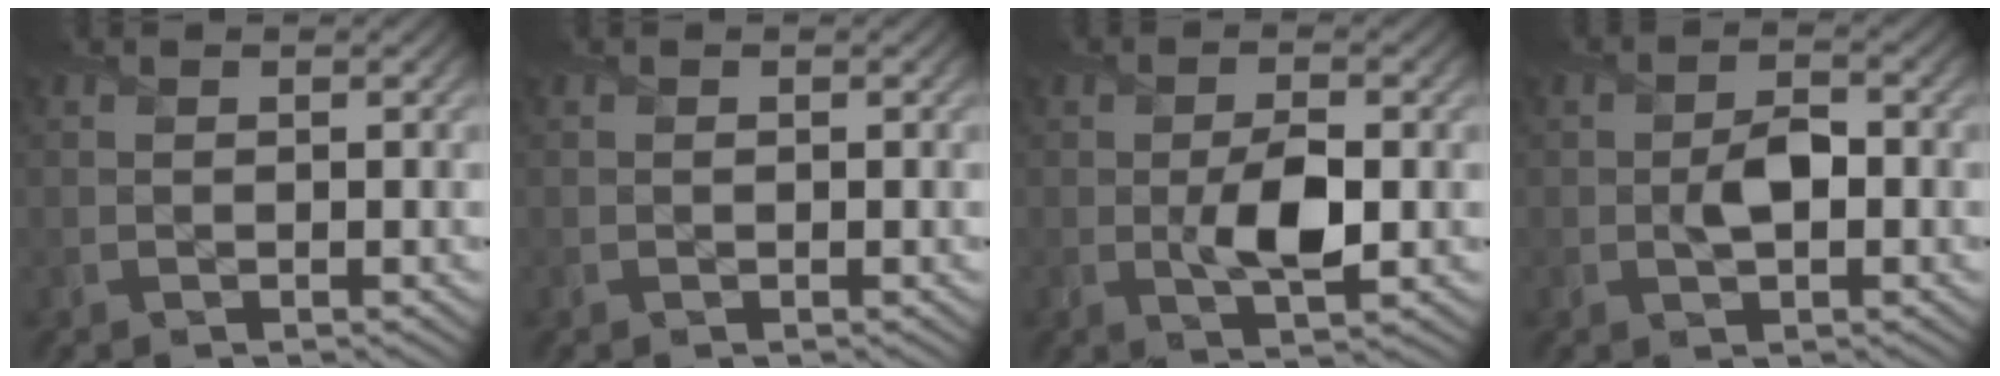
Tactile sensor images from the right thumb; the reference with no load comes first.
{"total": 0.0}
{"total": 5.3, "force": [-0.6, 2.4, 4.7], "torque": [-0.087, -0.009, -0.008]}
{"total": 3.2, "force": [-0.4, 1.8, 2.6], "torque": [-0.047, -0.005, -0.006]}